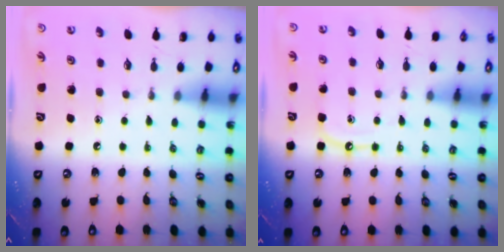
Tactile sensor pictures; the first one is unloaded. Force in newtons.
{"total": 6.8, "press": 6.8, "slide": 0.7}